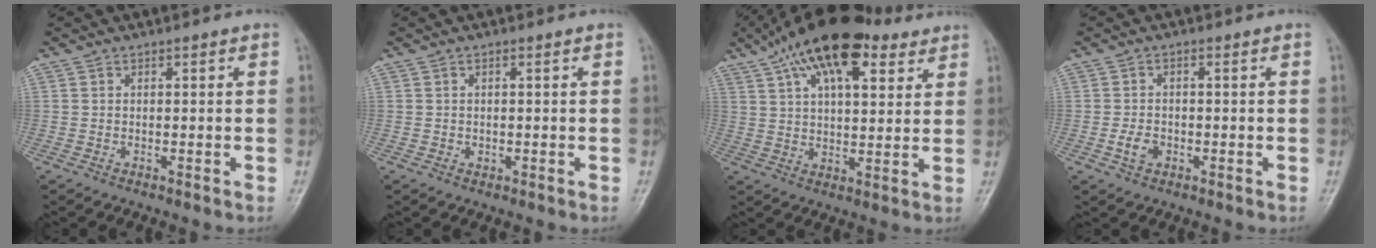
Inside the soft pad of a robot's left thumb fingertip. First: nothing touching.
{"total": 0.9, "force": [0.0, 0.8, 0.4], "torque": [-0.004, 0.001, 0.001]}
{"total": 17.9, "force": [10.6, 7.7, 12.2], "torque": [-0.184, -0.006, 0.173]}
{"total": 3.0, "force": [-1.0, 2.2, 1.9], "torque": [-0.031, 0.005, -0.018]}